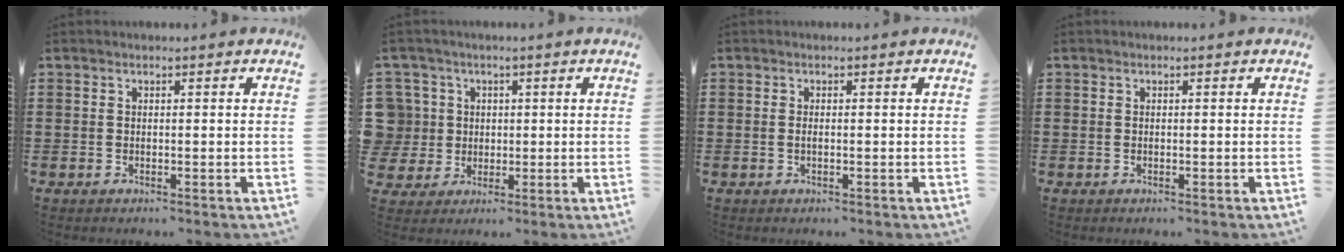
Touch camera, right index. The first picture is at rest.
{"total": 5.6, "force": [0.8, 5.5, 0.7], "torque": [-0.056, 0.012, 0.012]}
{"total": 0.7, "force": [-0.2, 0.0, 0.7], "torque": [-0.014, -0.003, -0.003]}
{"total": 0.0}